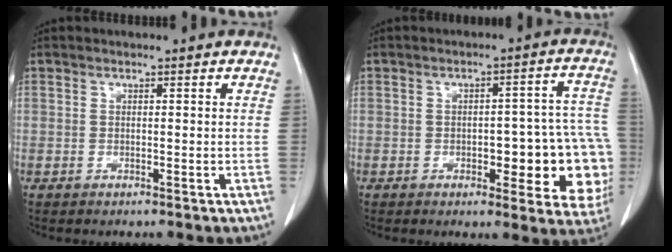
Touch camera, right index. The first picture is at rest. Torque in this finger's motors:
{"motor_torque": [1.19, -0.15, 0.30, 0.05]}